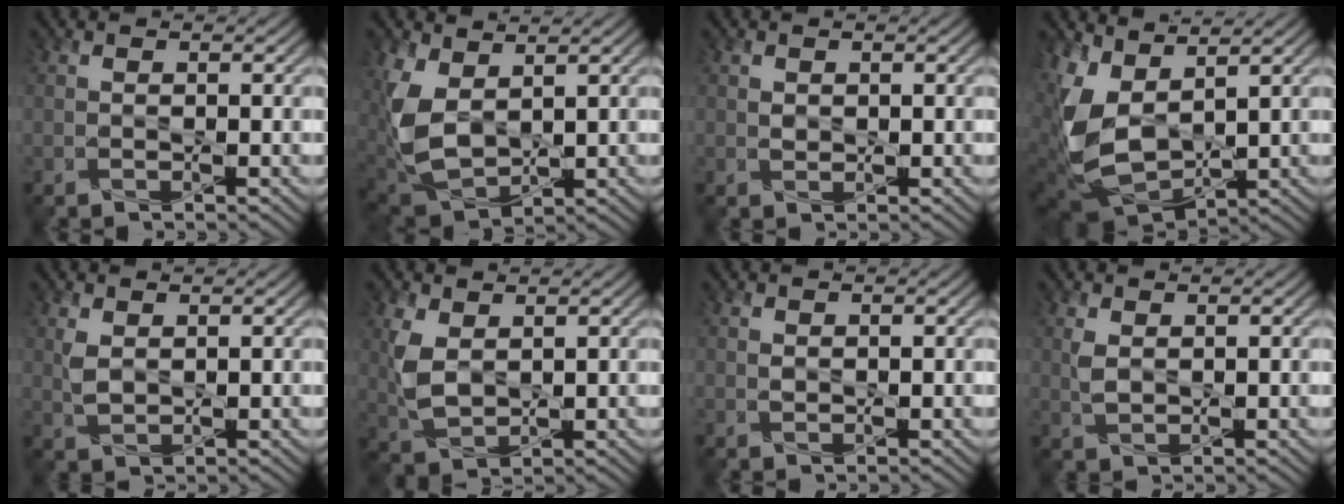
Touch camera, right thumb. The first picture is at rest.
{"total": 8.6, "force": [2.6, 5.3, 6.2], "torque": [-0.176, -0.009, 0.055]}
{"total": 0.9, "force": [0.3, 0.7, 0.4], "torque": [-0.012, -0.003, 0.007]}
{"total": 11.1, "force": [2.8, 6.3, 8.7], "torque": [-0.237, -0.015, 0.058]}
{"total": 2.3, "force": [0.9, 1.4, 1.6], "torque": [-0.046, -0.002, 0.021]}
{"total": 5.2, "force": [1.6, 3.2, 3.7], "torque": [-0.098, -0.003, 0.035]}
{"total": 0.6, "force": [0.3, 0.4, 0.3], "torque": [-0.010, 0.000, 0.006]}
{"total": 2.0, "force": [0.7, 1.2, 1.4], "torque": [-0.040, -0.002, 0.017]}